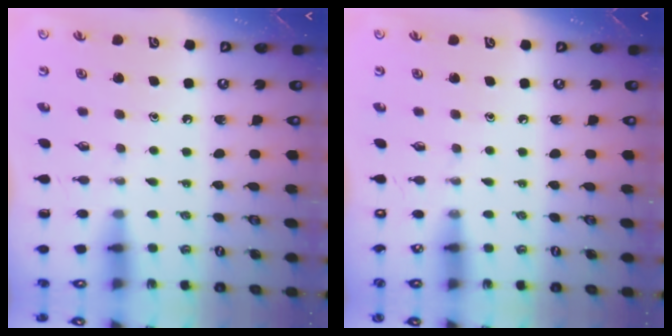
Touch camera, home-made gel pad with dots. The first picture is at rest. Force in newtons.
{"total": 0.0}